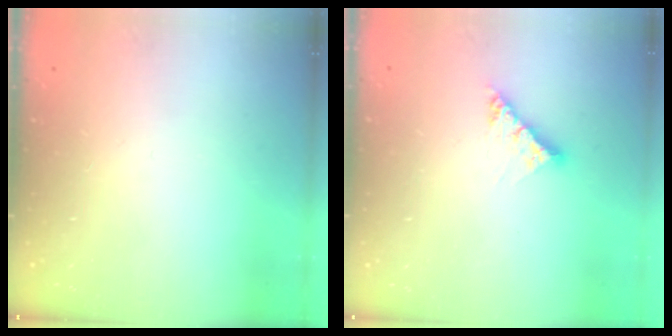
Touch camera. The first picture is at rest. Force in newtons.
{"total": 6.8, "press": 6.8, "slide": 0.8}